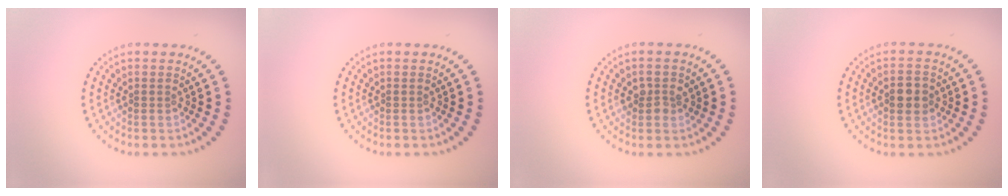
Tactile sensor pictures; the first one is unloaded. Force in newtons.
{"total": 0.0}
{"total": 1.4, "press": 1.4, "slide": 0.4}
{"total": 2.5, "press": 2.5, "slide": 0.1}